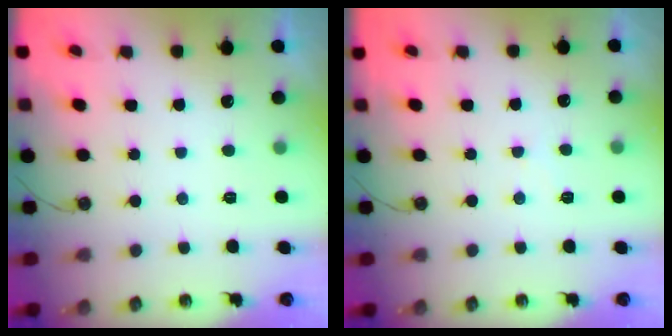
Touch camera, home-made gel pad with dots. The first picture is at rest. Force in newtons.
{"total": 4.8, "press": 4.8, "slide": 0.7}